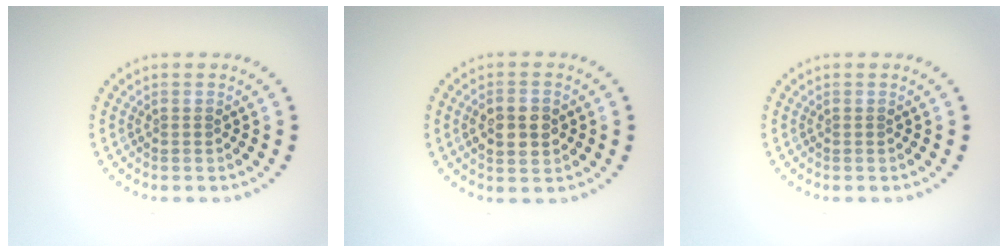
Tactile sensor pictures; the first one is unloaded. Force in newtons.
{"total": 3.8, "press": 3.8, "slide": 0.2}
{"total": 0.0}